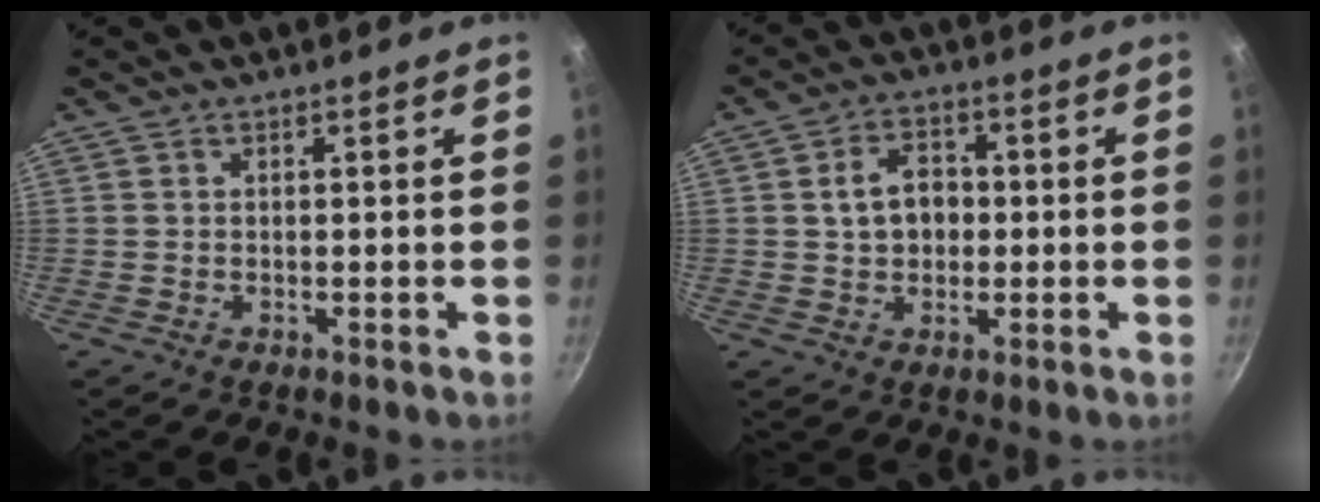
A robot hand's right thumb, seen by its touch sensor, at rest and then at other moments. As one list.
[{"total": 7.2, "force": [0.3, 5.4, 4.7], "torque": [-0.055, 0.014, 0.001]}]